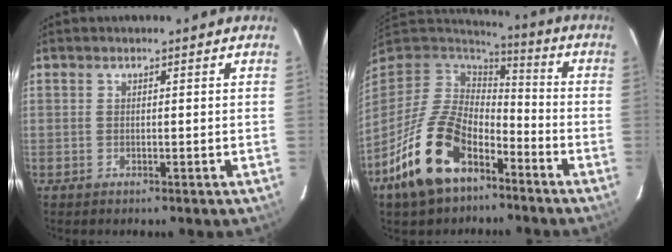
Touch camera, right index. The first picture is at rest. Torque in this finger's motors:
{"motor_torque": [1.17, -0.97, 1.06, 0.21]}